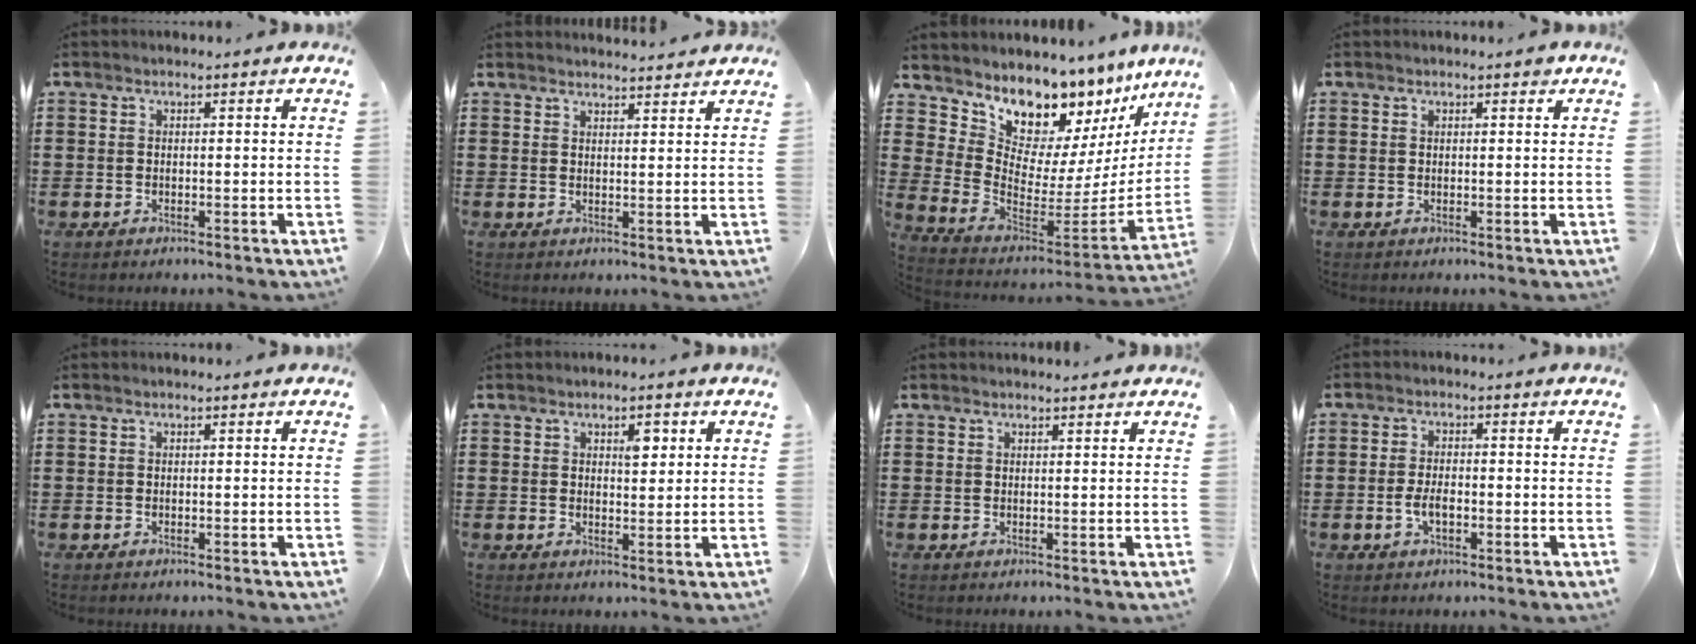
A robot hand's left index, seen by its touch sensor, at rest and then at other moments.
{"total": 2.2, "force": [2.2, -0.1, 0.1], "torque": [-0.007, -0.006, 0.043]}
{"total": 8.0, "force": [7.2, 3.4, 0.6], "torque": [-0.049, -0.084, 0.128]}
{"total": 1.0, "force": [0.6, 0.4, 0.6], "torque": [-0.014, 0.003, 0.012]}
{"total": 0.0}
{"total": 3.2, "force": [1.5, 1.5, 2.3], "torque": [-0.026, -0.002, 0.020]}
{"total": 0.9, "force": [0.9, 0.0, 0.1], "torque": [-0.005, -0.001, 0.018]}
{"total": 3.5, "force": [-0.9, 1.5, 3.0], "torque": [-0.069, 0.000, -0.021]}